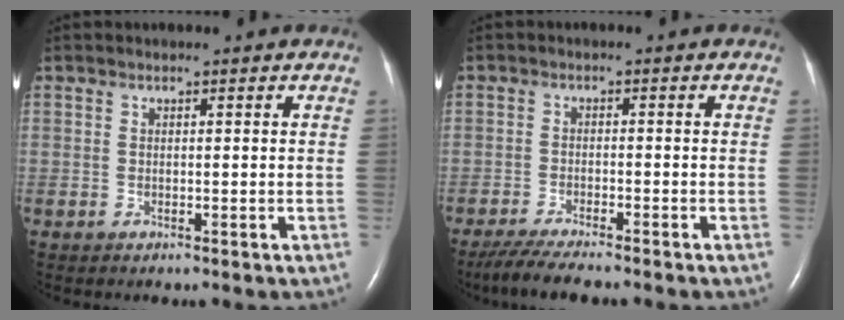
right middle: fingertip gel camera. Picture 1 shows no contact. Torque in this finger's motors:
{"motor_torque": [0.45, -0.47, 0.06, 0.01]}